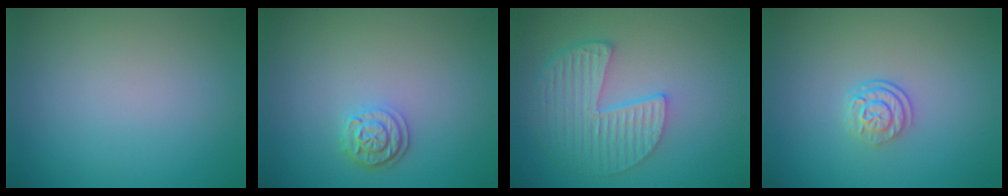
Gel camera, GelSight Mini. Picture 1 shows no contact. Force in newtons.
{"total": 2.4, "press": 2.1, "slide": 1.2}
{"total": 5.7, "press": 4.4, "slide": 3.7}
{"total": 2.5, "press": 1.8, "slide": 1.8}